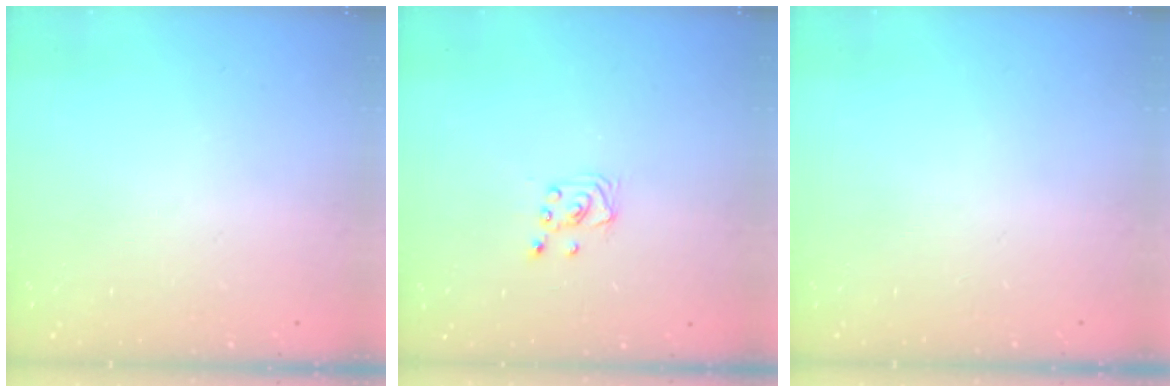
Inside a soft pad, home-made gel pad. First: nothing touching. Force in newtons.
{"total": 2.0, "press": 2.0, "slide": 0.2}
{"total": 0.0}